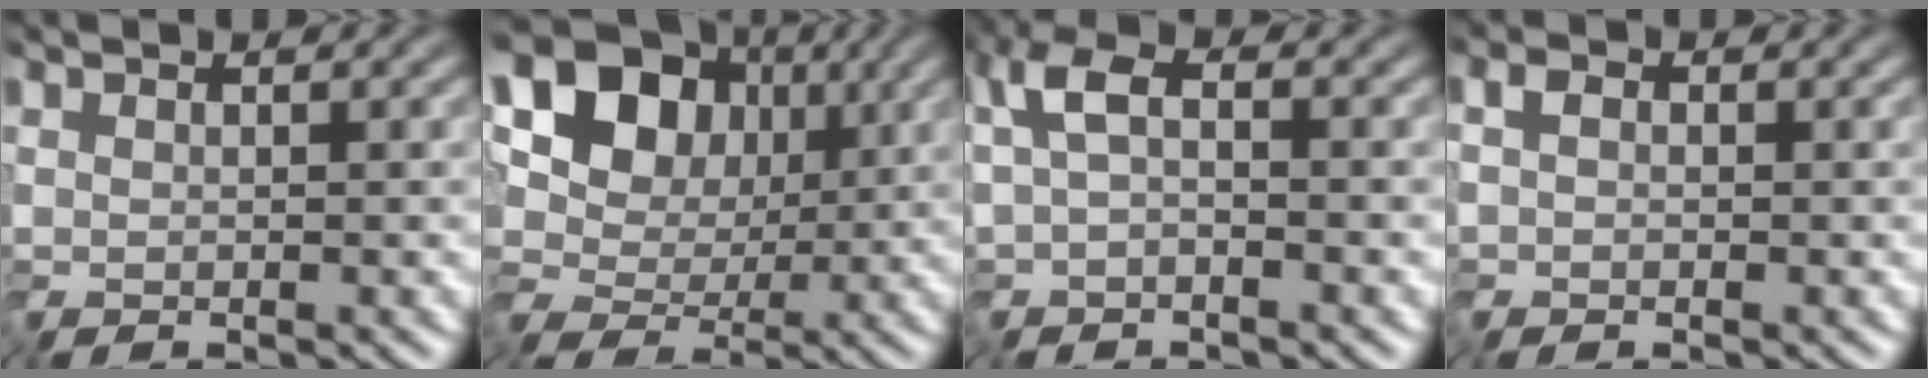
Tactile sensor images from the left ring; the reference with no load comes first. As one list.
[{"total": 14.4, "force": [0.4, 11.8, 8.3], "torque": [-0.126, 0.016, -0.013]}, {"total": 2.7, "force": [-1.0, 1.3, 2.1], "torque": [-0.047, -0.005, -0.027]}, {"total": 0.6, "force": [-0.5, 0.4, 0.0], "torque": [0.004, -0.001, -0.011]}]